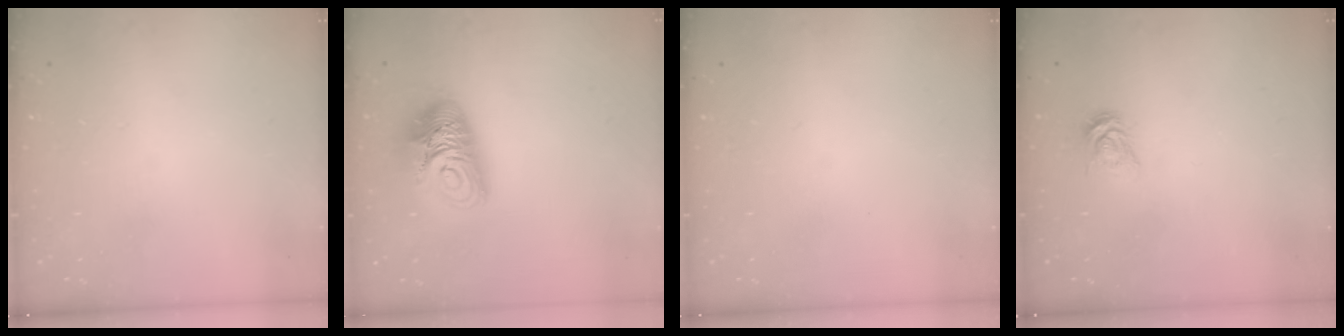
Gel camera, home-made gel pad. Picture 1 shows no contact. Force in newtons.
{"total": 11.8, "press": 11.8, "slide": 1.3}
{"total": 0.0}
{"total": 5.2, "press": 5.2, "slide": 0.2}